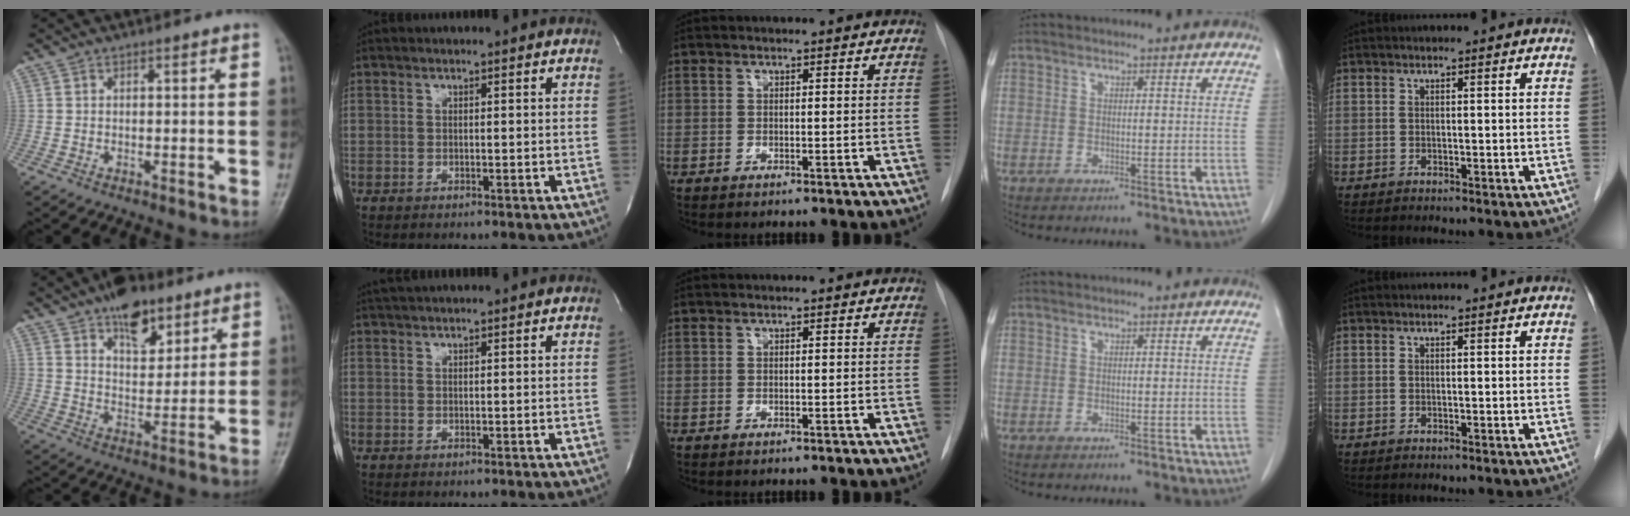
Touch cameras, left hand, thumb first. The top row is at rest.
{"thumb": {"total": 11.4, "force": [7.2, 5.9, 6.5], "torque": [-0.067, -0.040, 0.116]}, "index": {"total": 2.6, "force": [2.3, -0.3, 1.0], "torque": [-0.011, 0.023, 0.045]}}